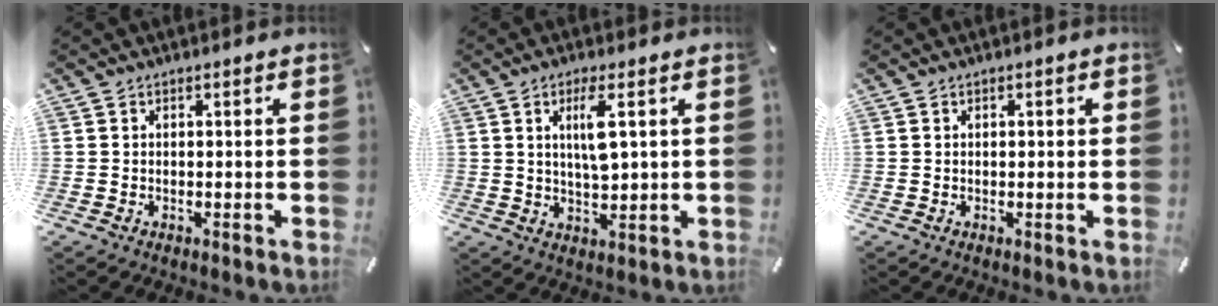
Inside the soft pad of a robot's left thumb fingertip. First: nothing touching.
{"total": 6.8, "force": [2.2, 1.7, 6.3], "torque": [-0.112, -0.007, 0.031]}
{"total": 0.6, "force": [0.0, 0.4, 0.4], "torque": [-0.009, 0.002, -0.001]}